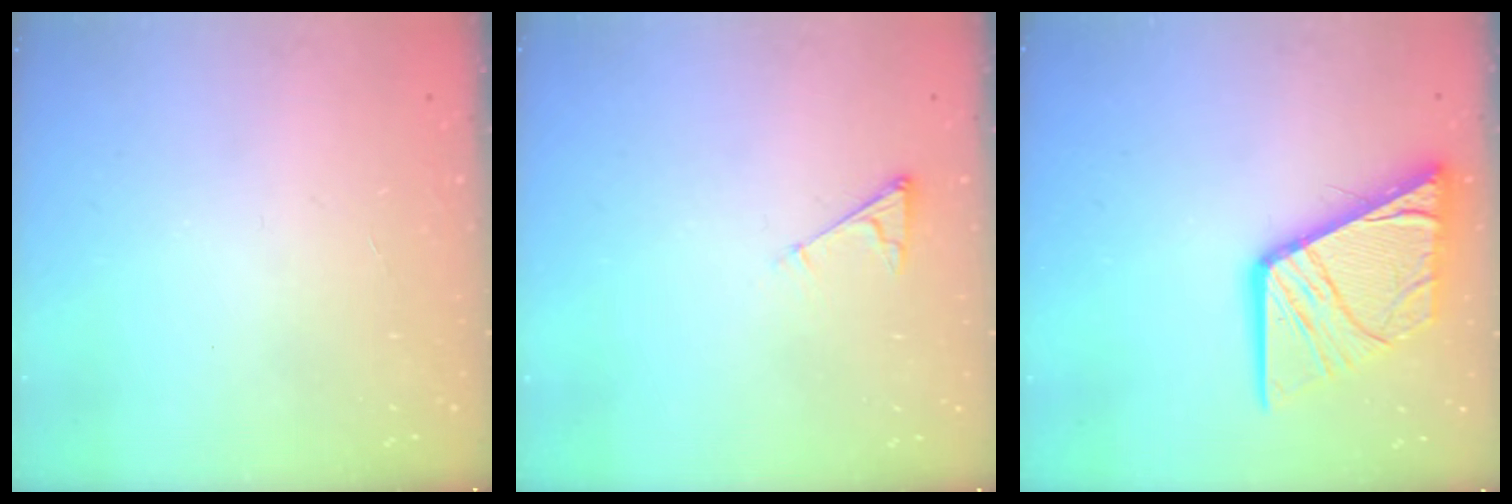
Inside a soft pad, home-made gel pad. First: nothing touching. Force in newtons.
{"total": 3.0, "press": 3.0, "slide": 0.4}
{"total": 19.4, "press": 19.3, "slide": 2.2}